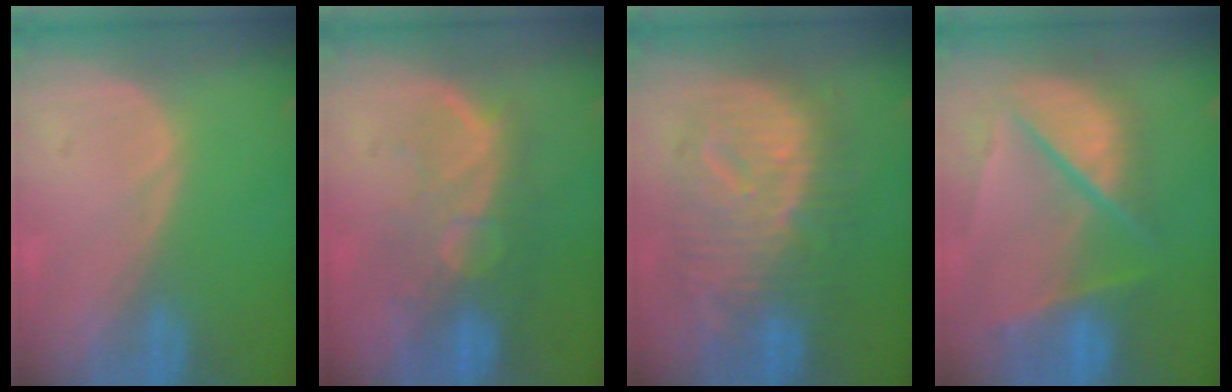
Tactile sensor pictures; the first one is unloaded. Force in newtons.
{"total": 9.7, "press": 8.4, "slide": 5.0}
{"total": 12.0, "press": 11.9, "slide": 1.3}
{"total": 10.4, "press": 8.6, "slide": 5.8}